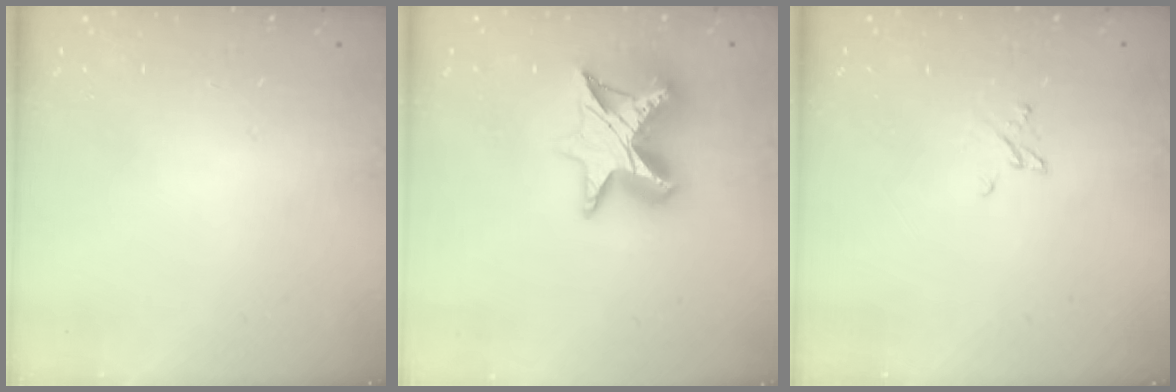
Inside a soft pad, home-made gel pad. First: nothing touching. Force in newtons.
{"total": 11.9, "press": 11.9, "slide": 0.8}
{"total": 2.7, "press": 2.7, "slide": 0.4}